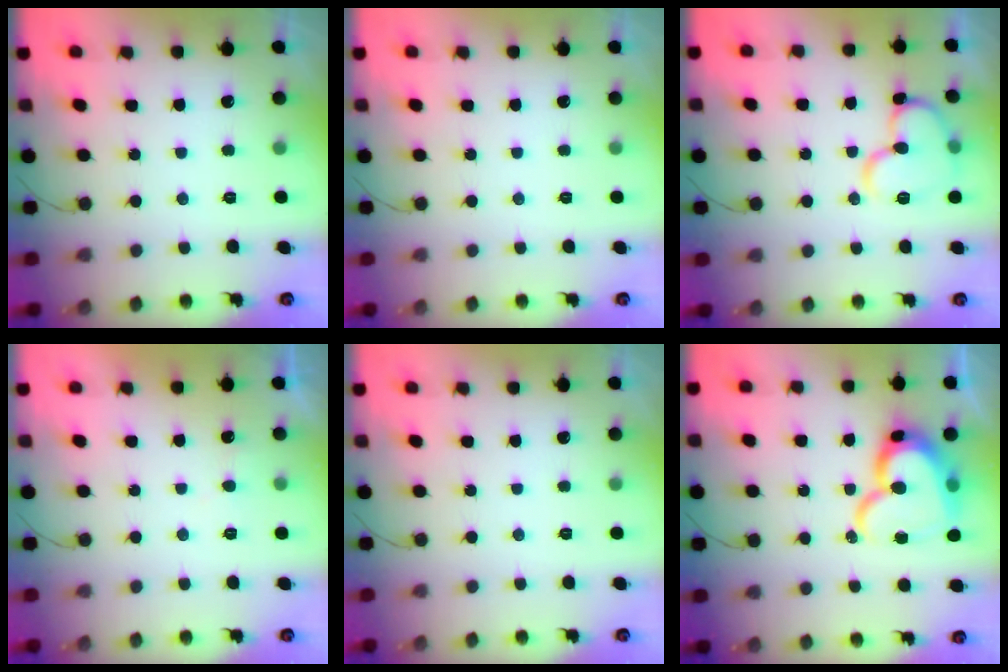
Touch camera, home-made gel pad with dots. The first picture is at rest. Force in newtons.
{"total": 0.0}
{"total": 13.0, "press": 12.8, "slide": 2.2}
{"total": 5.0, "press": 5.0, "slide": 0.3}
{"total": 0.0}
{"total": 18.8, "press": 18.8, "slide": 1.8}